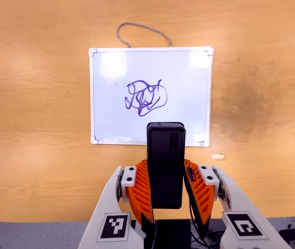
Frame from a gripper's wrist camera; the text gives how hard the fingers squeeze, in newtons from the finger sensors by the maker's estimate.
{"total": 4.2, "left": 2.9, "right": 5.4}